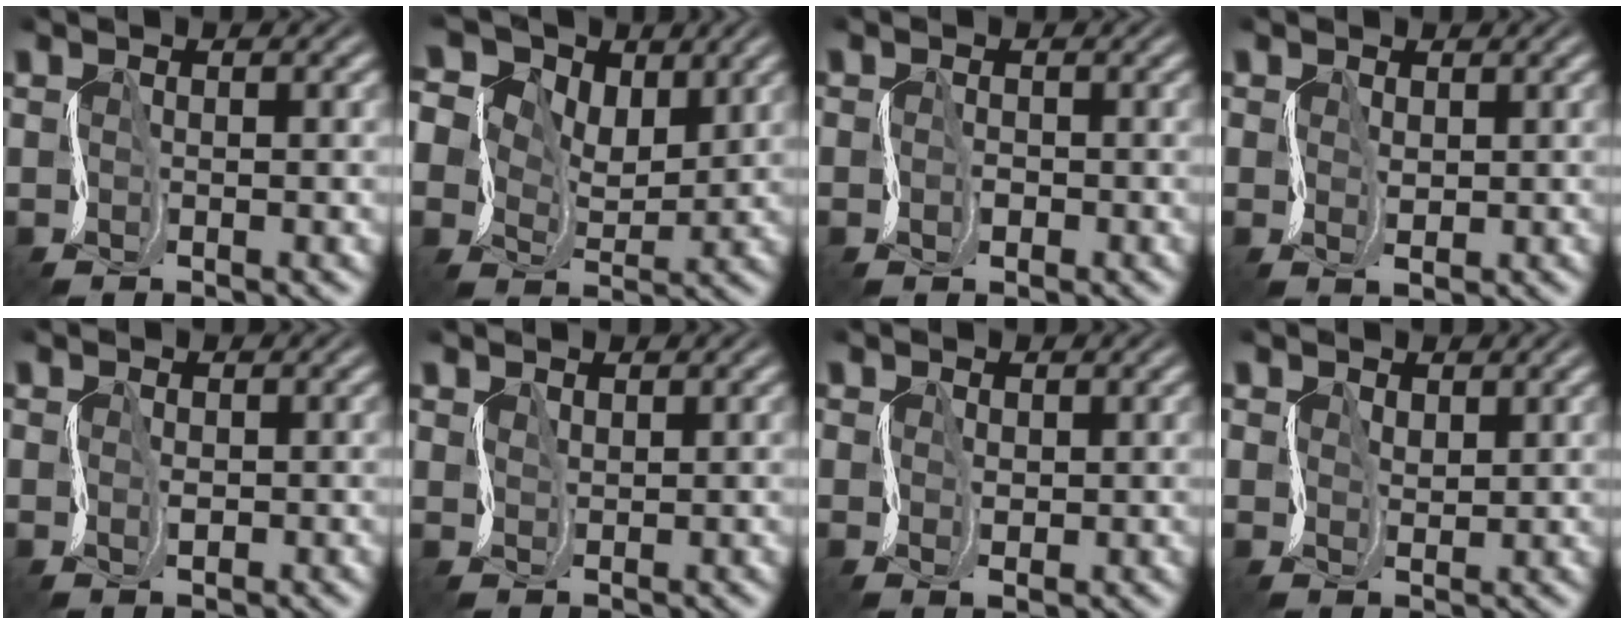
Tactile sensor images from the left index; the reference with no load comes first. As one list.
[{"total": 10.0, "force": [4.5, 7.0, 5.6], "torque": [-0.118, 0.028, 0.063]}, {"total": 1.4, "force": [-0.2, 1.4, 0.2], "torque": [0.005, 0.007, -0.013]}, {"total": 1.4, "force": [0.5, 1.2, 0.4], "torque": [-0.020, 0.005, 0.009]}, {"total": 1.1, "force": [0.0, 1.1, 0.2], "torque": [-0.009, 0.003, 0.000]}, {"total": 1.6, "force": [1.3, 0.8, -0.5], "torque": [-0.005, 0.009, 0.013]}, {"total": 1.5, "force": [0.5, 1.4, 0.4], "torque": [-0.020, 0.003, 0.008]}, {"total": 2.9, "force": [1.7, 2.1, 0.9], "torque": [-0.029, 0.017, 0.011]}]